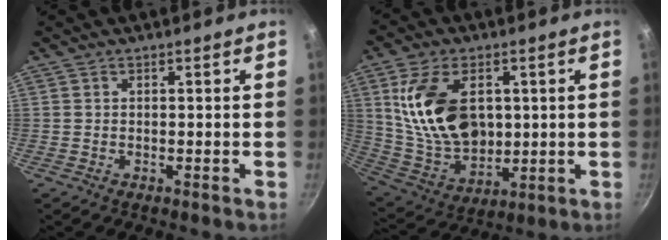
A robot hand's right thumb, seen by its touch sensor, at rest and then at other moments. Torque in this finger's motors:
{"motor_torque": [-0.69, 1.23, 1.47, 0.64, 0.20]}